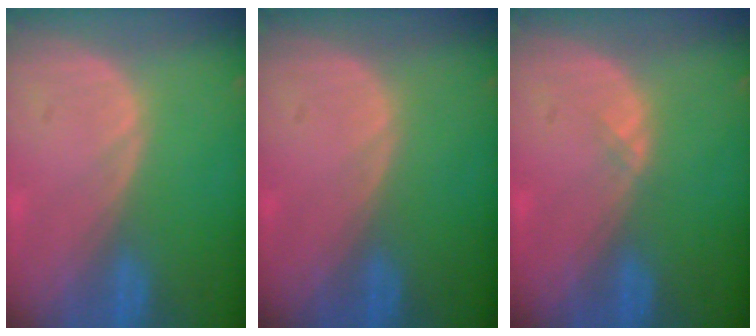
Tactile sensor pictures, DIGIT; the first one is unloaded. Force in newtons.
{"total": 0.0}
{"total": 0.8, "press": 0.5, "slide": 0.6}